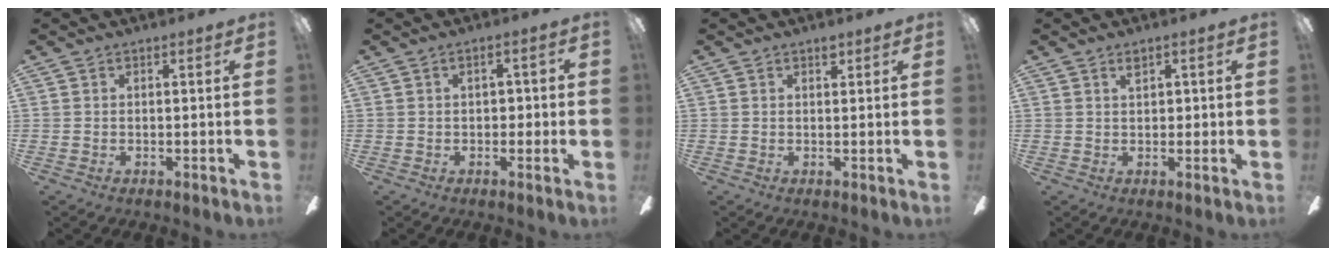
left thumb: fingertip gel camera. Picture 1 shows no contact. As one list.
[{"total": 3.1, "force": [0.2, 2.1, 2.3], "torque": [-0.030, 0.005, -0.003]}, {"total": 1.5, "force": [1.2, 0.7, 0.6], "torque": [0.002, -0.006, 0.018]}, {"total": 1.9, "force": [1.2, 0.9, 1.2], "torque": [-0.012, -0.003, 0.017]}]